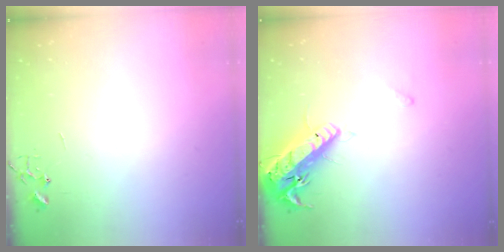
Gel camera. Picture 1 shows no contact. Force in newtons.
{"total": 17.3, "press": 16.9, "slide": 3.7}